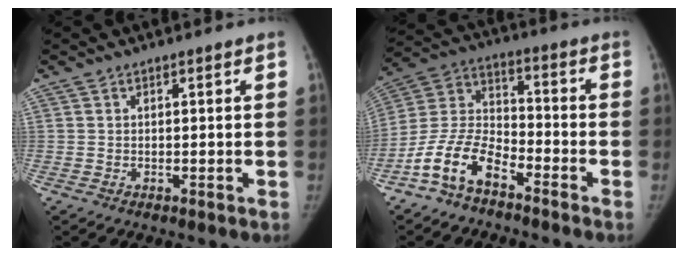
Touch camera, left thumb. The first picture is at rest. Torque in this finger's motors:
{"motor_torque": [2.08, 2.92, -0.18, 0.19, 0.31]}